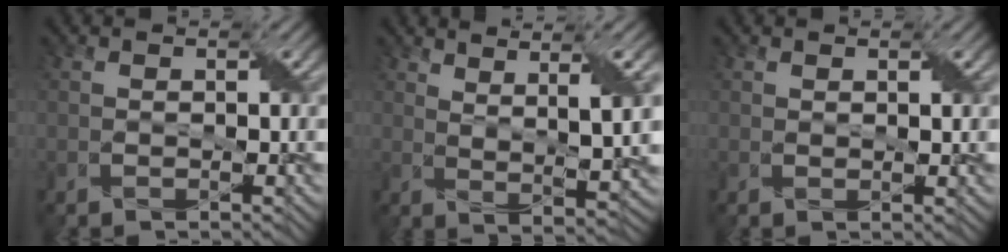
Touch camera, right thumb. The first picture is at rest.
{"total": 7.7, "force": [3.6, 1.3, 6.7], "torque": [-0.111, 0.004, 0.067]}
{"total": 1.0, "force": [0.6, 0.2, 0.7], "torque": [-0.015, -0.001, 0.013]}